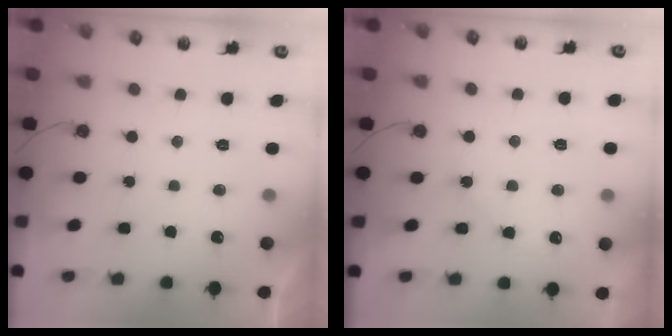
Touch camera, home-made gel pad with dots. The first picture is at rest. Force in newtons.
{"total": 6.9, "press": 6.8, "slide": 0.7}